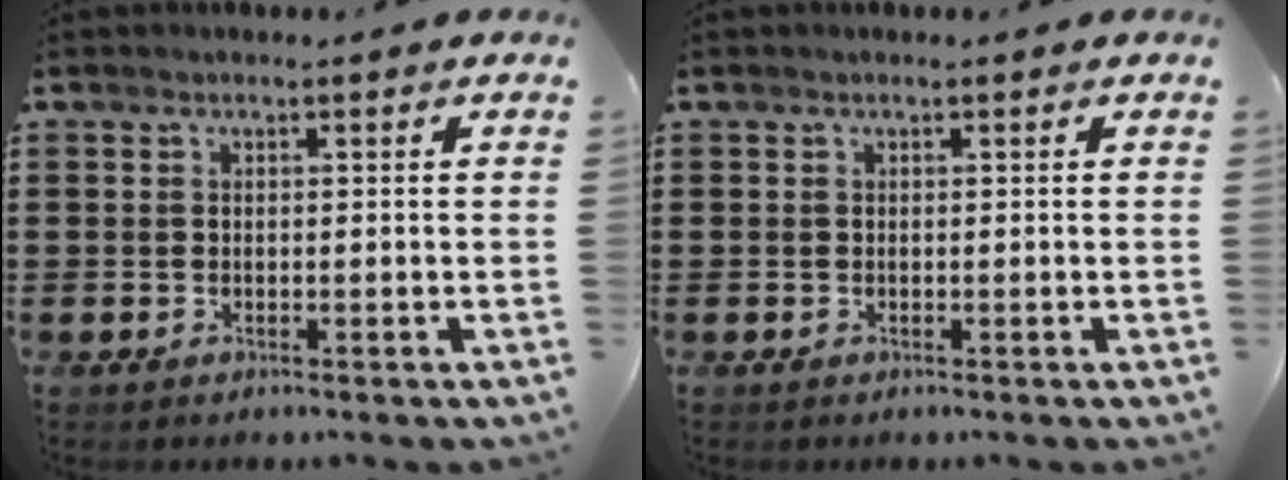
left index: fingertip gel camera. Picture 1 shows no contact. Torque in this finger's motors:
{"motor_torque": [0.00, 0.00, 0.00, 0.00]}